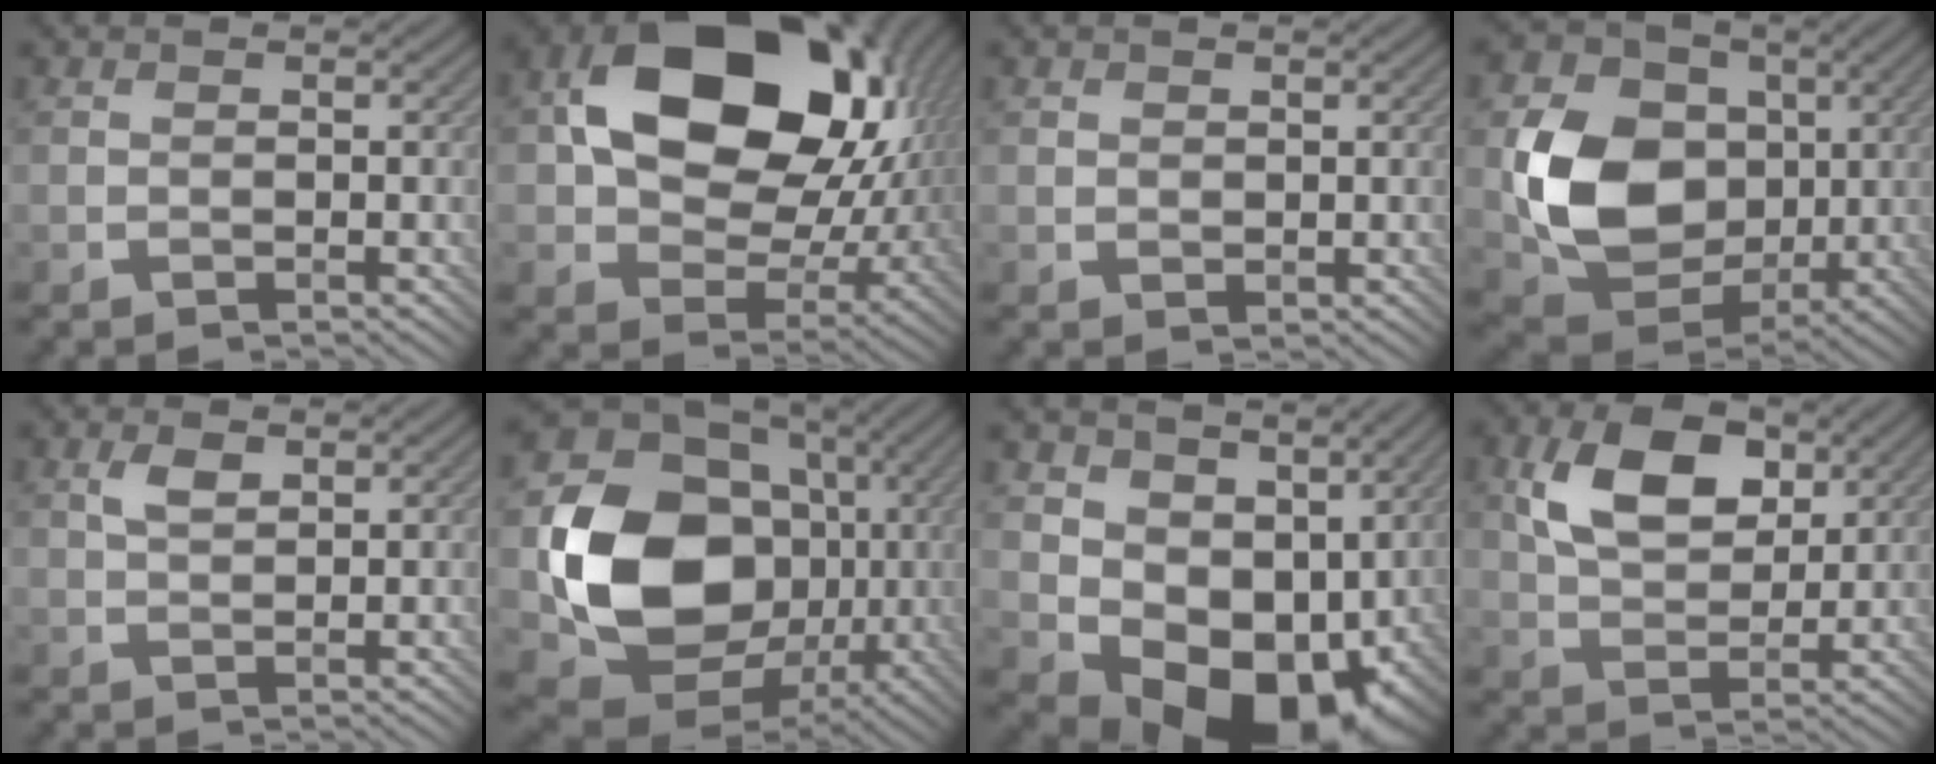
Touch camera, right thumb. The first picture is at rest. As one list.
[{"total": 18.3, "force": [4.2, 13.5, 11.6], "torque": [-0.204, -0.013, 0.095]}, {"total": 1.0, "force": [0.6, 0.8, 0.3], "torque": [-0.007, -0.004, 0.013]}, {"total": 12.5, "force": [0.2, 10.1, 7.4], "torque": [-0.166, -0.010, 0.006]}, {"total": 2.0, "force": [1.0, 0.9, 1.5], "torque": [-0.032, 0.003, 0.019]}, {"total": 16.7, "force": [-0.6, 13.6, 9.7], "torque": [-0.188, -0.040, -0.008]}, {"total": 12.9, "force": [1.7, 9.7, 8.3], "torque": [-0.146, -0.041, 0.051]}, {"total": 8.9, "force": [3.4, 5.4, 6.2], "torque": [-0.127, 0.005, 0.059]}]